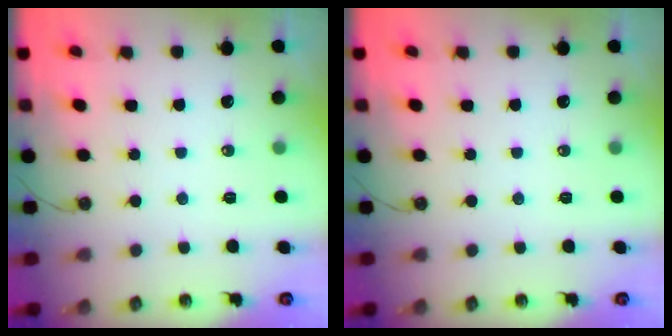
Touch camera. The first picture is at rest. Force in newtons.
{"total": 0.0}